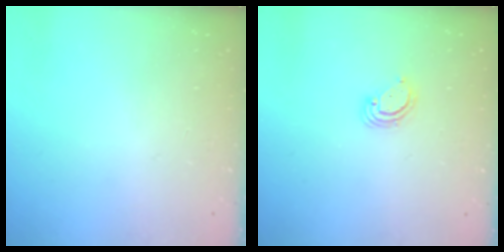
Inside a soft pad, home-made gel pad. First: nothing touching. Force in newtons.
{"total": 3.2, "press": 3.2, "slide": 0.2}